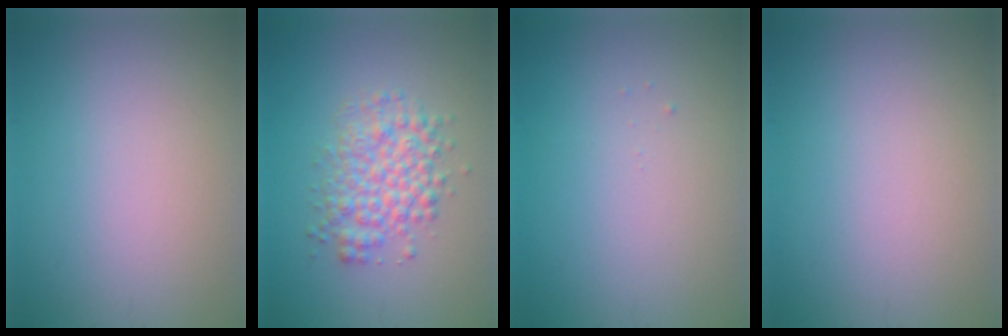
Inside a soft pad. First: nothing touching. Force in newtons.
{"total": 4.1, "press": 4.1, "slide": 0.1}
{"total": 0.0}
{"total": 0.0}